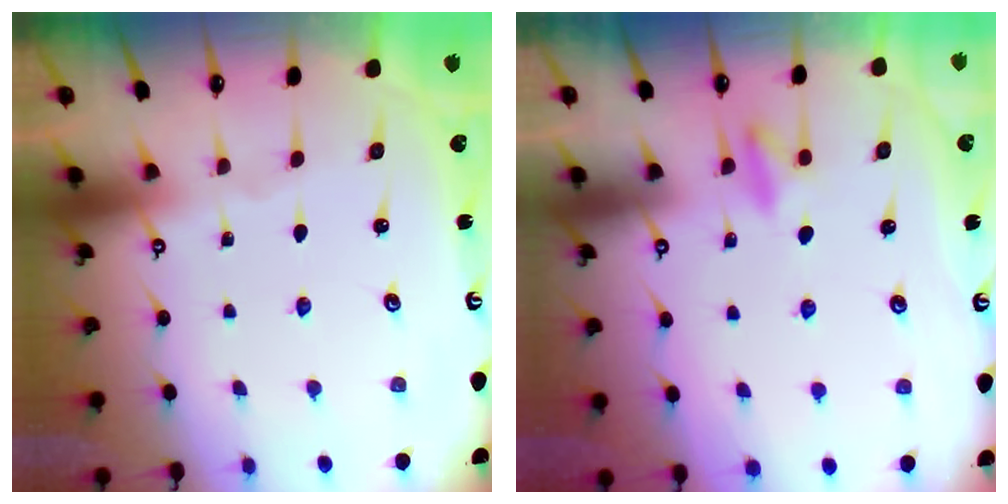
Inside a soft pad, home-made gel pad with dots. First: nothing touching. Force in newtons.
{"total": 7.3, "press": 7.2, "slide": 1.3}